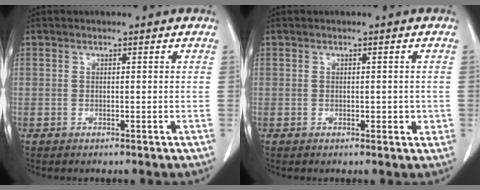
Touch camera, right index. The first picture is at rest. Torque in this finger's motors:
{"motor_torque": [-0.12, 0.18, -0.05, 0.01]}